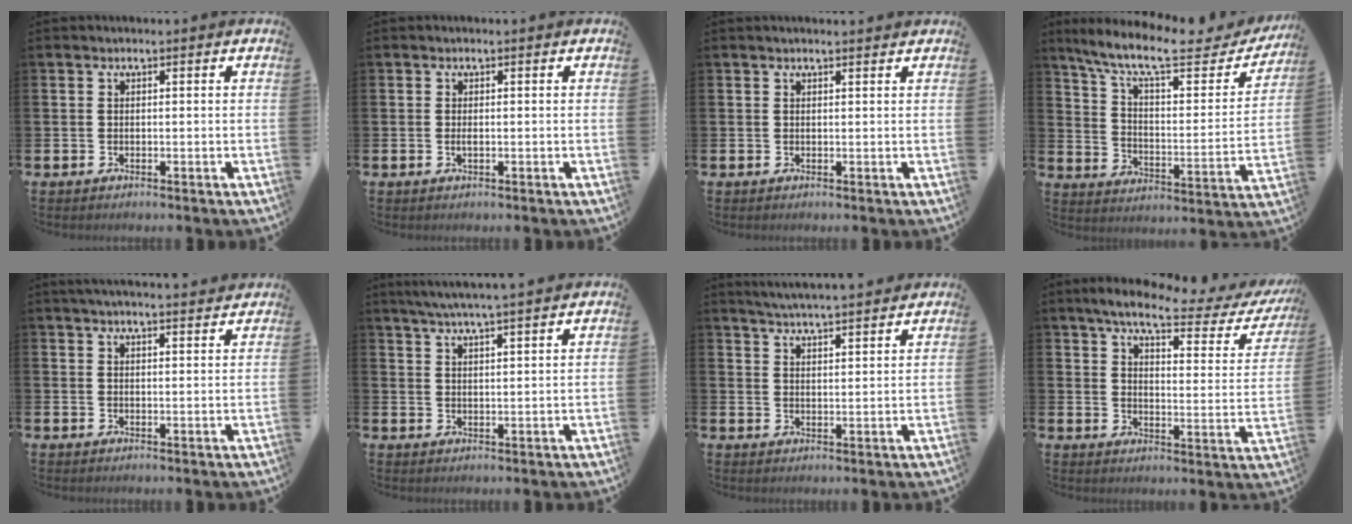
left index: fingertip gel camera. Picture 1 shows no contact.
{"total": 0.6, "force": [-0.1, 0.2, 0.6], "torque": [-0.017, 0.002, 0.000]}
{"total": 0.8, "force": [0.7, 0.0, 0.2], "torque": [0.003, -0.003, 0.012]}
{"total": 11.1, "force": [9.1, 2.8, 5.7], "torque": [-0.135, -0.057, 0.151]}
{"total": 3.2, "force": [3.1, -0.1, 0.7], "torque": [-0.020, -0.010, 0.057]}
{"total": 5.0, "force": [4.7, -0.6, 1.6], "torque": [-0.053, -0.014, 0.086]}
{"total": 4.8, "force": [4.7, -0.5, 0.4], "torque": [-0.028, -0.024, 0.086]}
{"total": 6.6, "force": [5.3, 1.2, 3.7], "torque": [-0.084, -0.033, 0.081]}